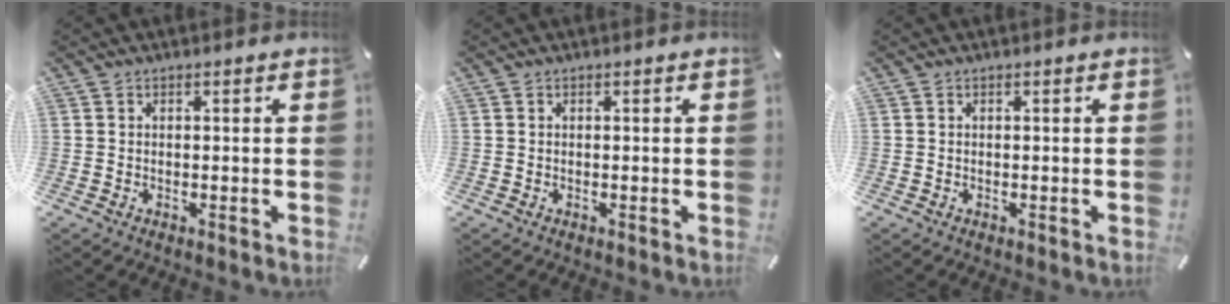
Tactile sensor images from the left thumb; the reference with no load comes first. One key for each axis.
{"total": 0.0}
{"total": 0.0}